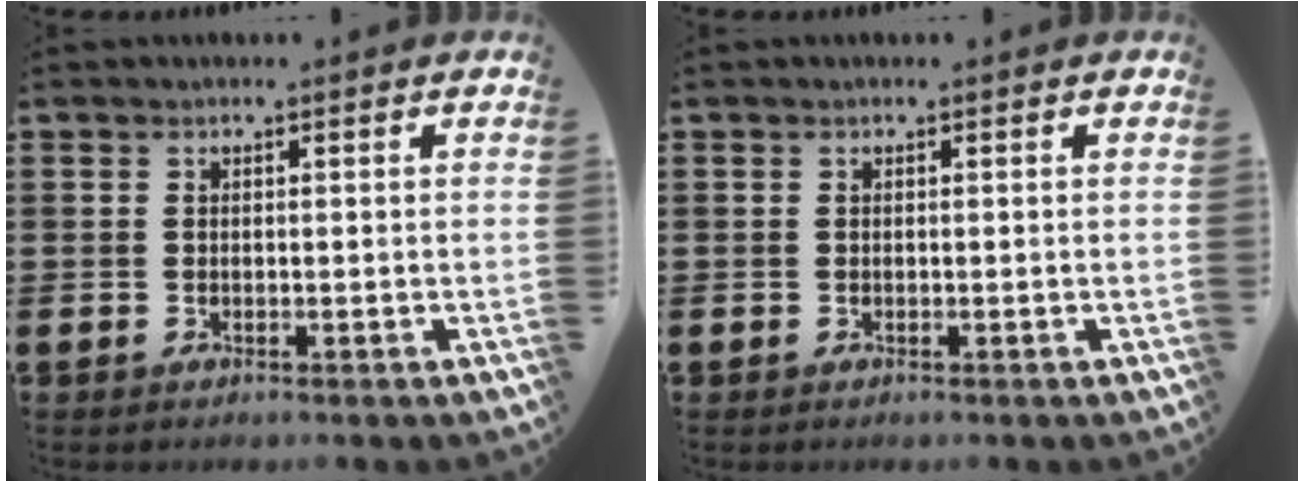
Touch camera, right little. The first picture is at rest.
{"total": 0.0}